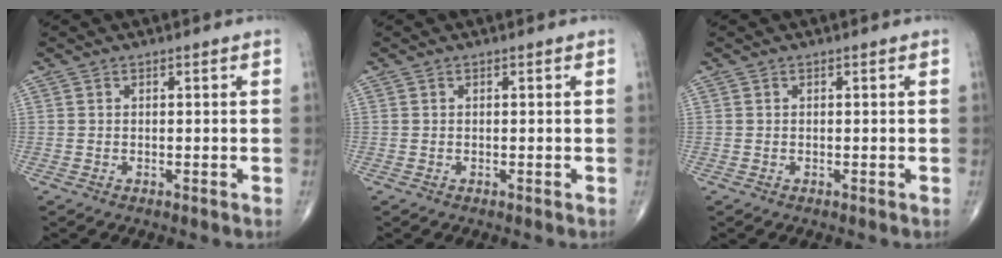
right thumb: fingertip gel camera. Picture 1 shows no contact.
{"total": 0.0}
{"total": 0.0}